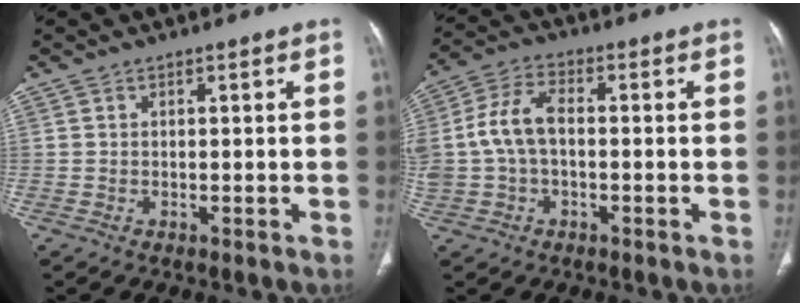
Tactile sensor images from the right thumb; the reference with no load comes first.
{"total": 9.1, "force": [-0.2, 5.4, 7.3], "torque": [-0.160, 0.029, -0.009]}